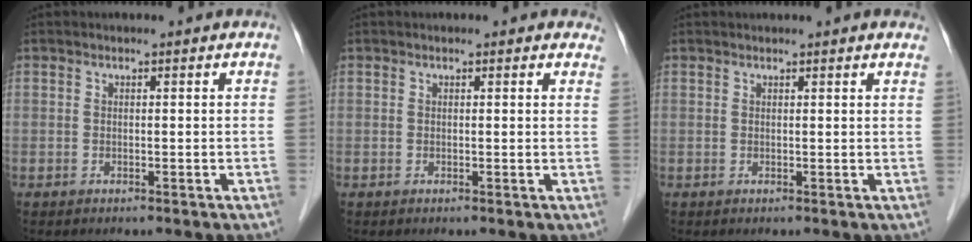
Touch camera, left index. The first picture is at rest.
{"total": 2.2, "force": [1.8, 0.9, 0.9], "torque": [0.003, 0.000, 0.005]}
{"total": 4.3, "force": [3.9, 0.3, 1.8], "torque": [-0.020, 0.016, 0.035]}